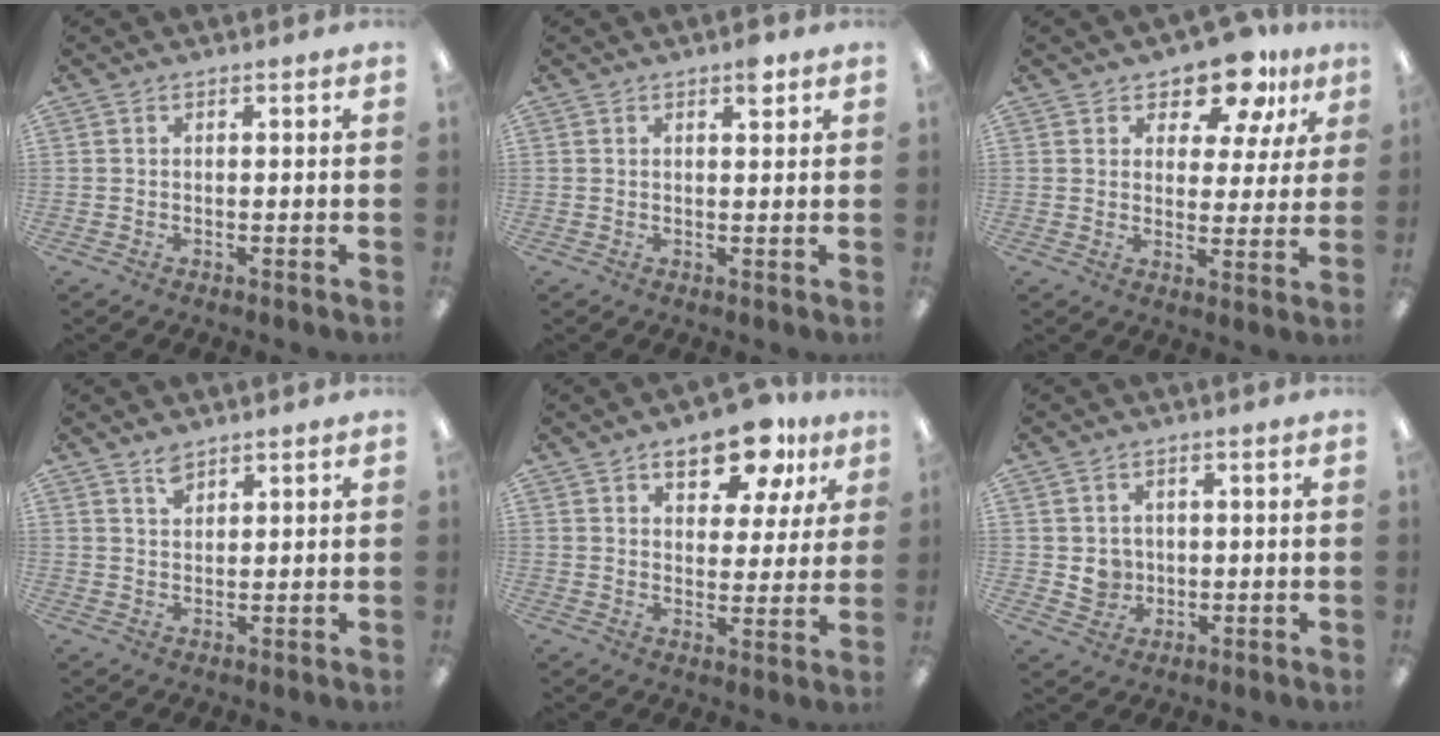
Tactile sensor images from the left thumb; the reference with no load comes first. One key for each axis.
{"total": 3.0, "fx": 2.1, "fy": 0.9, "fz": 1.9, "tx": -0.018, "ty": -0.008, "tz": 0.031}
{"total": 11.0, "fx": 8.7, "fy": 4.8, "fz": 4.7, "tx": -0.076, "ty": -0.051, "tz": 0.159}
{"total": 3.2, "fx": 2.7, "fy": 1.4, "fz": 1.1, "tx": -0.019, "ty": -0.009, "tz": 0.050}
{"total": 13.4, "fx": 8.5, "fy": 6.2, "fz": 8.2, "tx": -0.108, "ty": -0.034, "tz": 0.145}
{"total": 4.4, "fx": 0.9, "fy": 4.2, "fz": 1.1, "tx": -0.004, "ty": 0.001, "tz": 0.016}